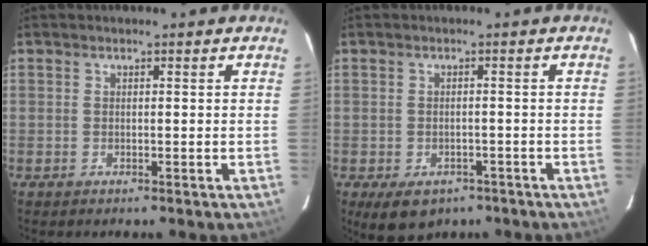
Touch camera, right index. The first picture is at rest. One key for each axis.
{"total": 7.6, "fx": -4.9, "fy": 4.5, "fz": 3.8, "tx": -0.073, "ty": -0.015, "tz": -0.058}